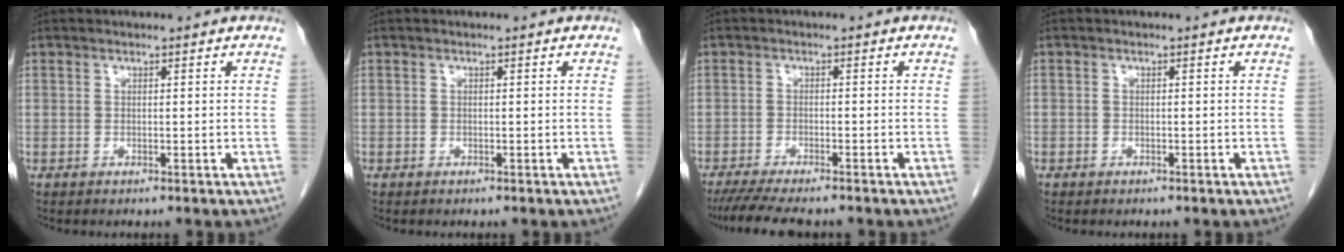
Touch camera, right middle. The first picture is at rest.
{"total": 0.0}
{"total": 8.8, "force": [-7.5, 1.3, 4.4], "torque": [-0.065, -0.018, -0.117]}
{"total": 0.9, "force": [-0.5, 0.7, 0.0], "torque": [-0.005, 0.004, -0.010]}